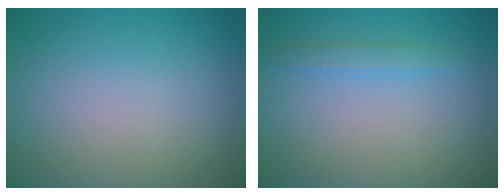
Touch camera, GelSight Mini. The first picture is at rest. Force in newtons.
{"total": 1.5, "press": 1.5, "slide": 0.2}